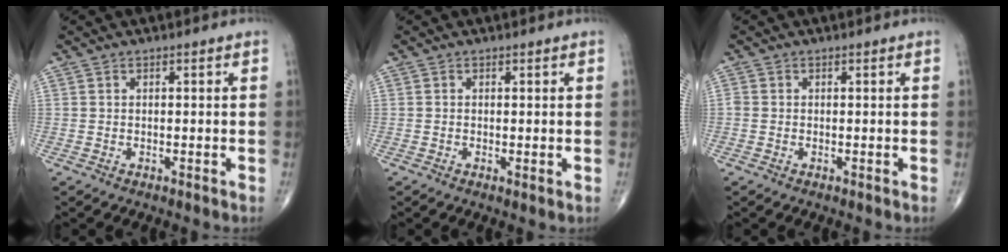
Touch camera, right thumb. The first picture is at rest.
{"total": 0.7, "force": [0.0, 0.1, 0.7], "torque": [-0.014, -0.003, -0.002]}
{"total": 0.6, "force": [-0.1, 0.5, 0.3], "torque": [-0.005, 0.000, -0.004]}